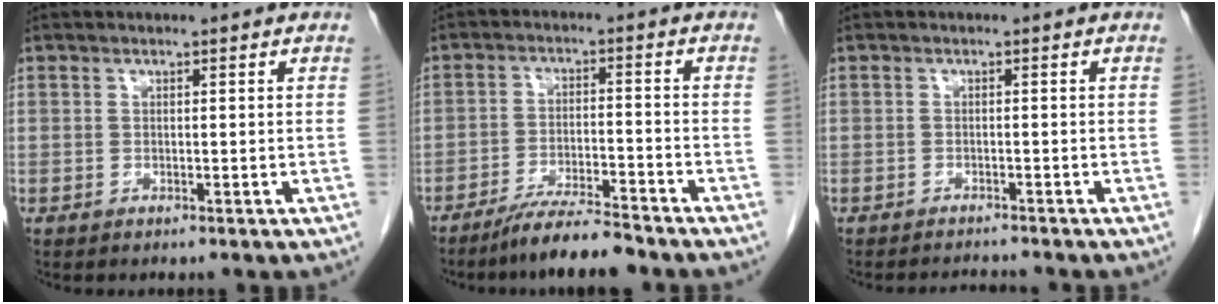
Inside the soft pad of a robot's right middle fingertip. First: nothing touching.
{"total": 7.6, "force": [-6.6, 0.2, 3.8], "torque": [-0.061, -0.021, -0.118]}
{"total": 2.6, "force": [-2.5, -0.4, 0.1], "torque": [0.000, -0.012, -0.038]}